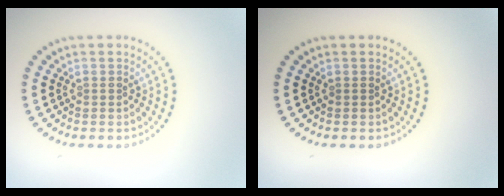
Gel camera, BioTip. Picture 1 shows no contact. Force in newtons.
{"total": 0.0}